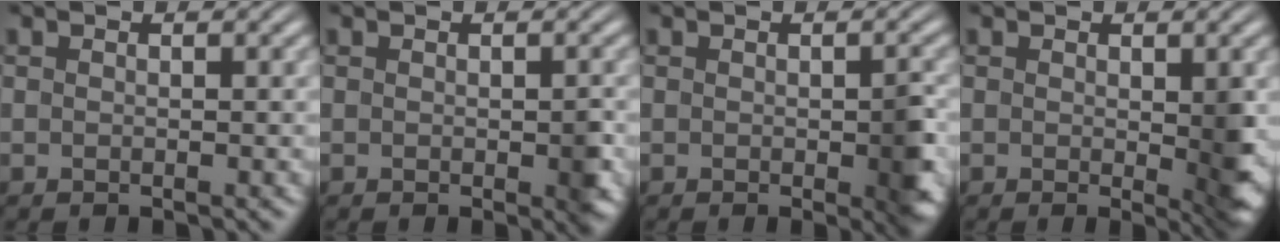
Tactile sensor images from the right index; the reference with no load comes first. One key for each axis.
{"total": 1.5, "fx": -0.4, "fy": 0.7, "fz": 1.3, "tx": -0.013, "ty": -0.004, "tz": -0.007}
{"total": 2.7, "fx": -0.6, "fy": 0.9, "fz": 2.4, "tx": -0.027, "ty": -0.006, "tz": -0.011}
{"total": 3.0, "fx": -0.2, "fy": 0.9, "fz": 2.9, "tx": -0.033, "ty": -0.016, "tz": 0.000}